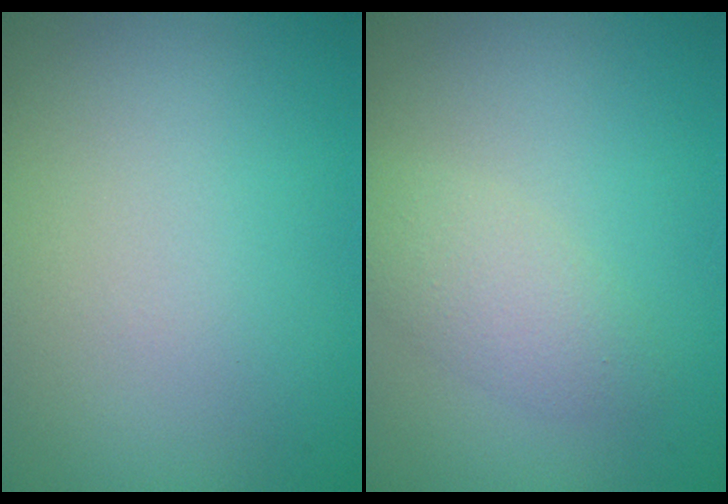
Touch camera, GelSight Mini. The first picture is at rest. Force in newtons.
{"total": 2.4, "press": 2.4, "slide": 0.2}